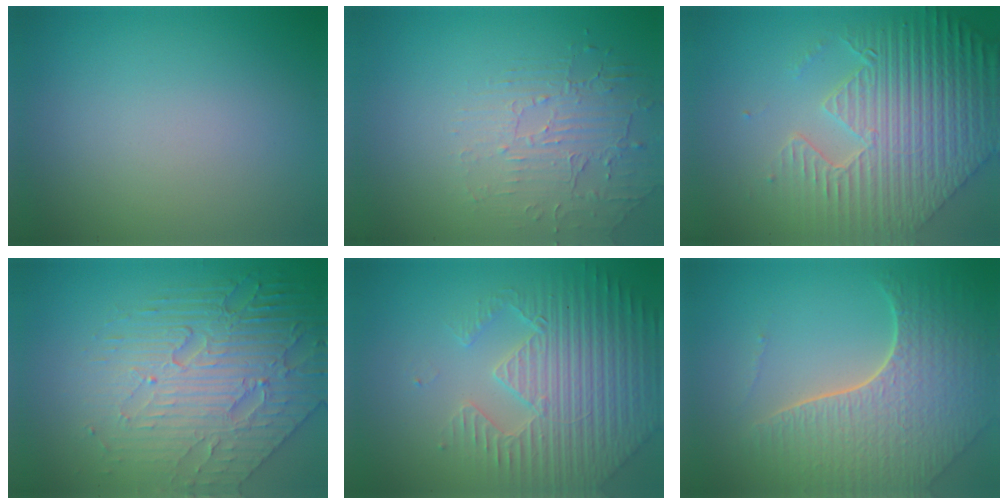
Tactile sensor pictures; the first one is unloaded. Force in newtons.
{"total": 2.1, "press": 1.3, "slide": 1.7}
{"total": 9.2, "press": 6.5, "slide": 6.5}
{"total": 7.9, "press": 5.8, "slide": 5.3}
{"total": 5.0, "press": 4.8, "slide": 1.4}
{"total": 7.0, "press": 5.0, "slide": 4.9}